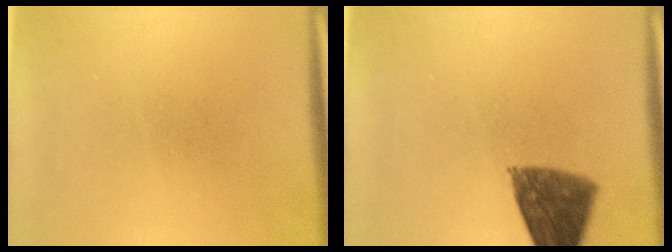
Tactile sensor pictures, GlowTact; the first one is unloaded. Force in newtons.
{"total": 9.4}